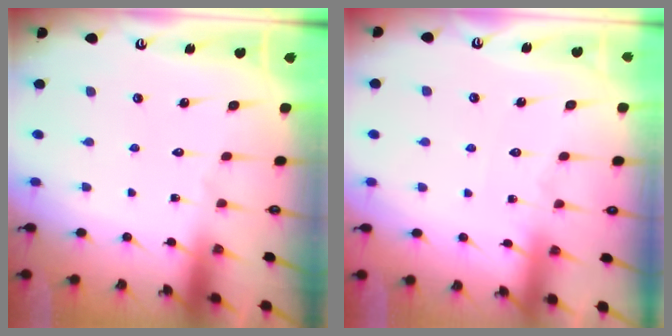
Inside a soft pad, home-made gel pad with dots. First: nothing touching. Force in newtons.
{"total": 4.3, "press": 4.2, "slide": 0.6}